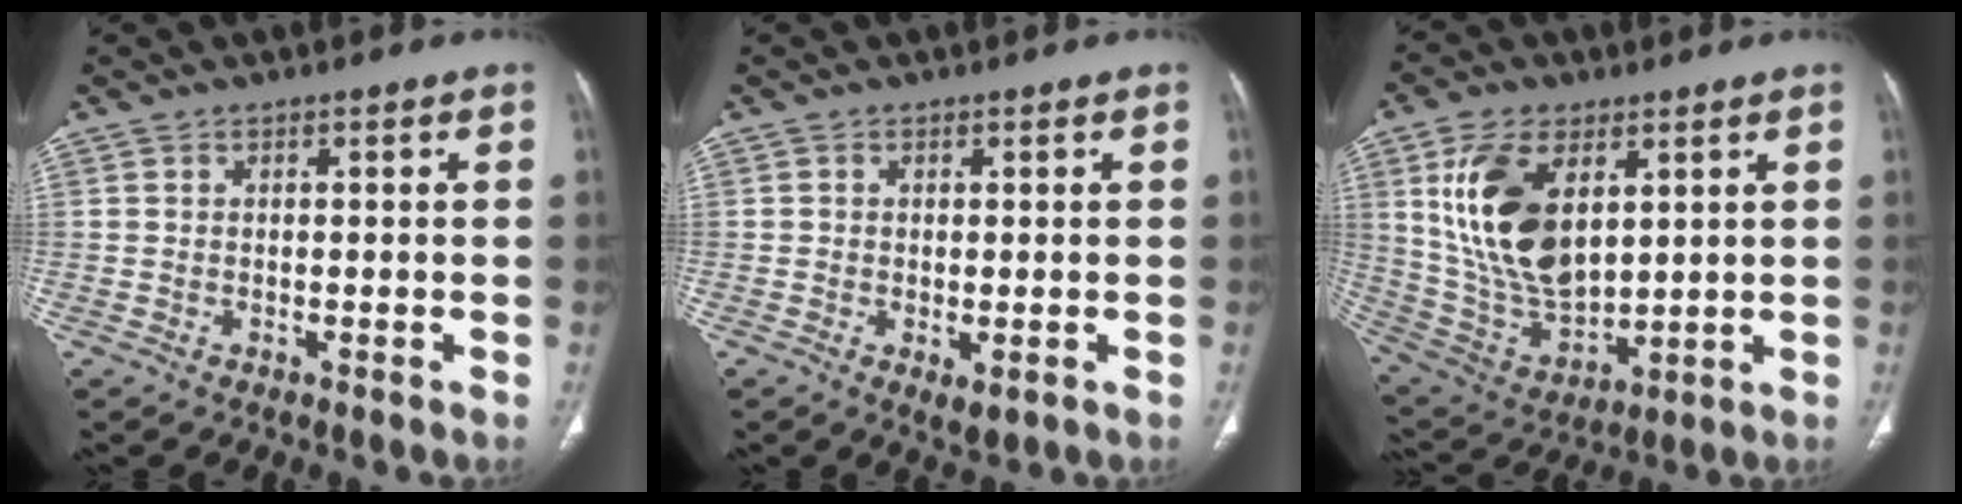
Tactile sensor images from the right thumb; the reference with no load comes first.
{"total": 2.5, "force": [-0.7, 1.1, 2.1], "torque": [-0.036, -0.007, -0.006]}
{"total": 18.3, "force": [5.7, 10.2, 14.1], "torque": [-0.254, -0.026, 0.124]}